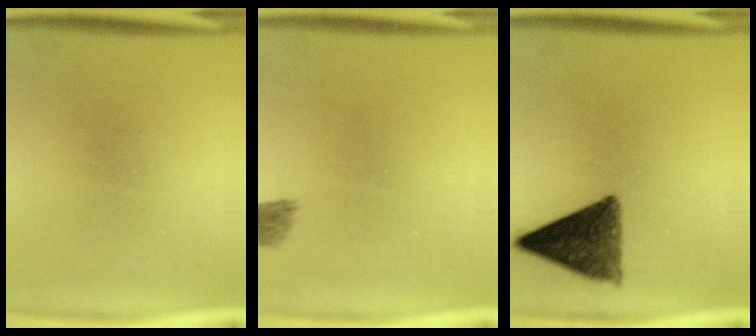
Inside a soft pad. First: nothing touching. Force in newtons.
{"total": 1.9}
{"total": 10.4}